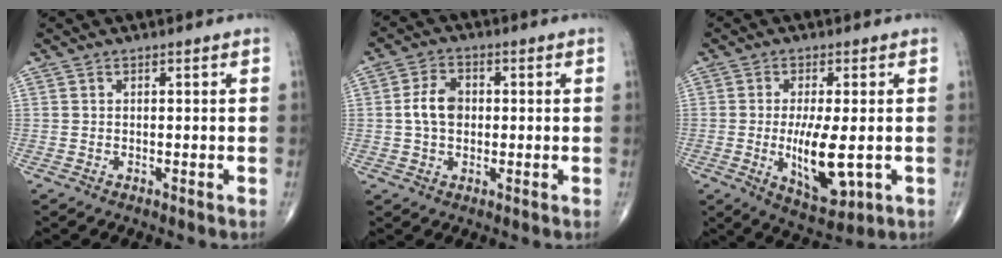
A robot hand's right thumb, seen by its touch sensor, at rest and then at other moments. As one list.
[{"total": 5.9, "force": [0.2, 4.2, 4.2], "torque": [-0.073, 0.011, -0.002]}, {"total": 10.8, "force": [-1.5, 3.9, 10.0], "torque": [-0.166, -0.021, -0.013]}]